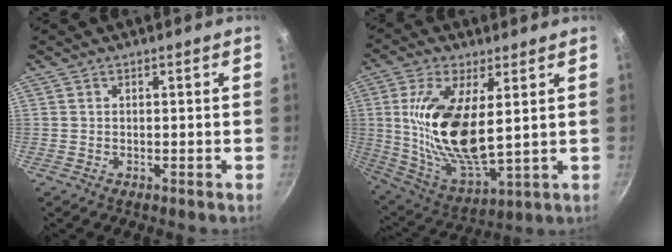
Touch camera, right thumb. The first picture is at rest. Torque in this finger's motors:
{"motor_torque": [2.45, 2.56, 2.13, -0.44, 0.59]}